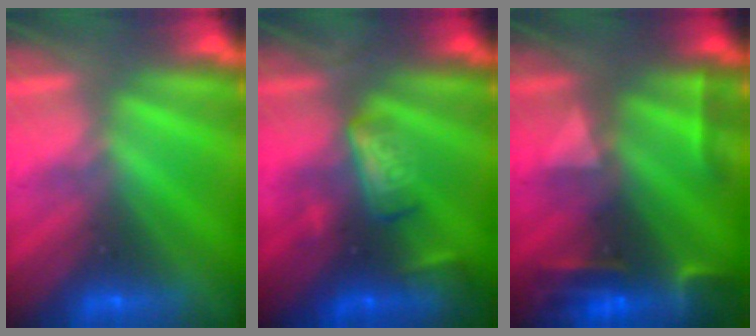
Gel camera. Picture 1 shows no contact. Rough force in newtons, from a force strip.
{"total": 2.7}
{"total": 7.3}